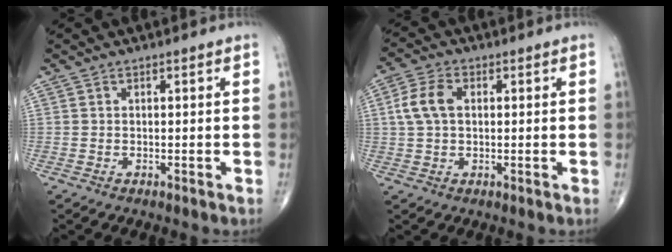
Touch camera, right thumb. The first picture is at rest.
{"total": 6.2, "force": [1.0, 3.9, 4.7], "torque": [-0.101, 0.014, 0.016]}